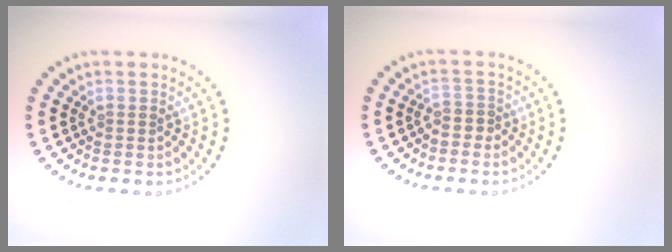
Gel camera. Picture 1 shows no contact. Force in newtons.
{"total": 1.2, "press": 0.8, "slide": 0.8}